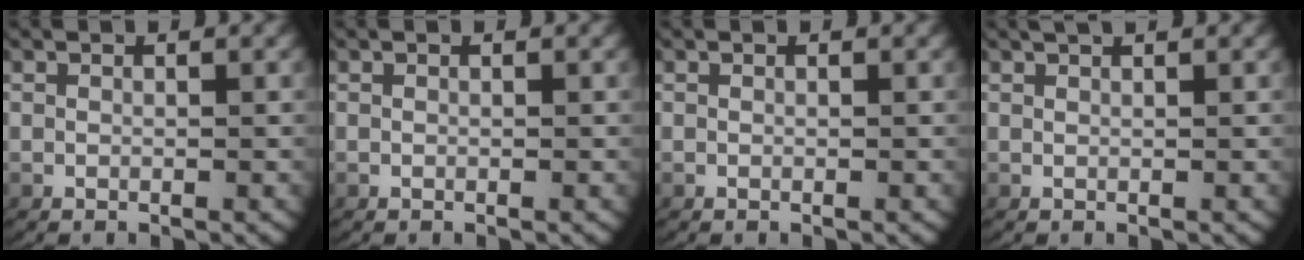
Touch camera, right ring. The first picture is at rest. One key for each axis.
{"total": 0.0}
{"total": 0.0}
{"total": 1.2, "fx": 1.1, "fy": -0.1, "fz": 0.5, "tx": -0.009, "ty": 0.002, "tz": 0.018}